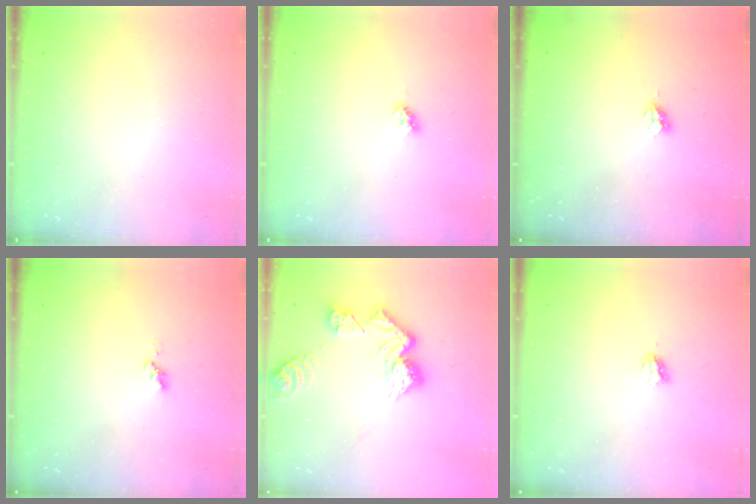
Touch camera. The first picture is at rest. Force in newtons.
{"total": 3.0, "press": 3.0, "slide": 0.3}
{"total": 3.5, "press": 3.5, "slide": 0.4}
{"total": 3.0, "press": 3.0, "slide": 0.4}
{"total": 13.1, "press": 13.0, "slide": 1.4}
{"total": 2.9, "press": 2.9, "slide": 0.5}